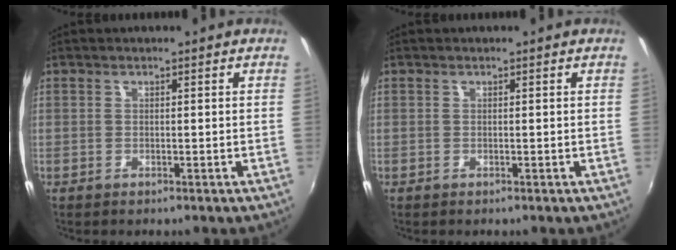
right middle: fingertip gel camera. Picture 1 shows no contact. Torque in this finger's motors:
{"motor_torque": [0.00, 0.00, 0.00, 0.00]}